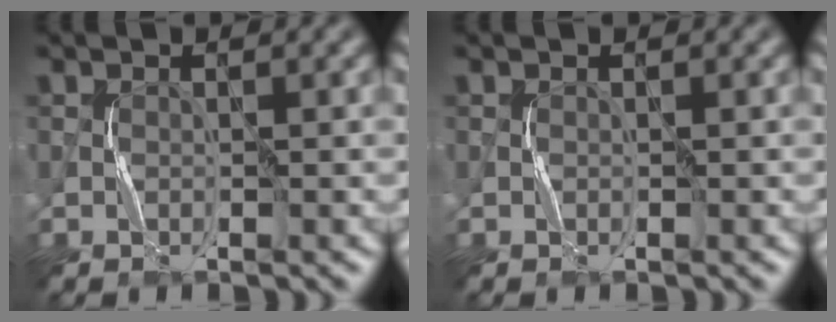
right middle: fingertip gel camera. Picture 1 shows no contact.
{"total": 0.0}